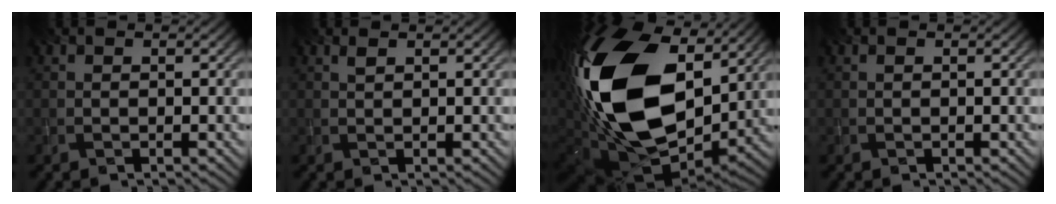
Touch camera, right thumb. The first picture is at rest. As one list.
[{"total": 0.7, "force": [0.5, 0.1, 0.5], "torque": [-0.013, 0.001, 0.011]}, {"total": 22.6, "force": [4.8, 14.8, 16.5], "torque": [-0.400, -0.013, 0.092]}, {"total": 0.0}]